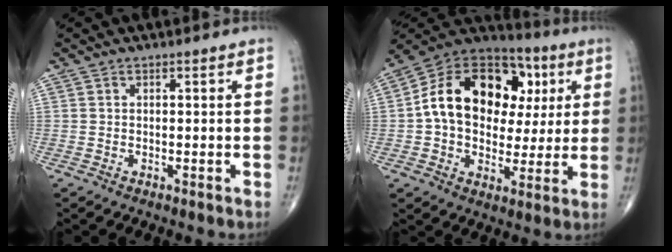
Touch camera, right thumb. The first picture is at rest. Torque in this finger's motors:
{"motor_torque": [2.09, 2.92, 1.70, 0.18, 0.54]}